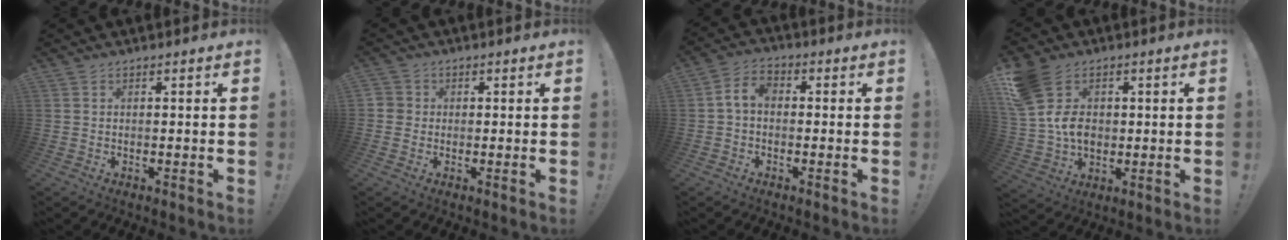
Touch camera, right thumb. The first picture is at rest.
{"total": 2.8, "force": [-0.2, 2.6, 0.8], "torque": [-0.011, 0.004, -0.004]}
{"total": 5.5, "force": [-0.4, 3.5, 4.3], "torque": [-0.092, 0.014, -0.009]}
{"total": 12.7, "force": [2.2, 10.1, 7.4], "torque": [-0.142, -0.011, 0.047]}